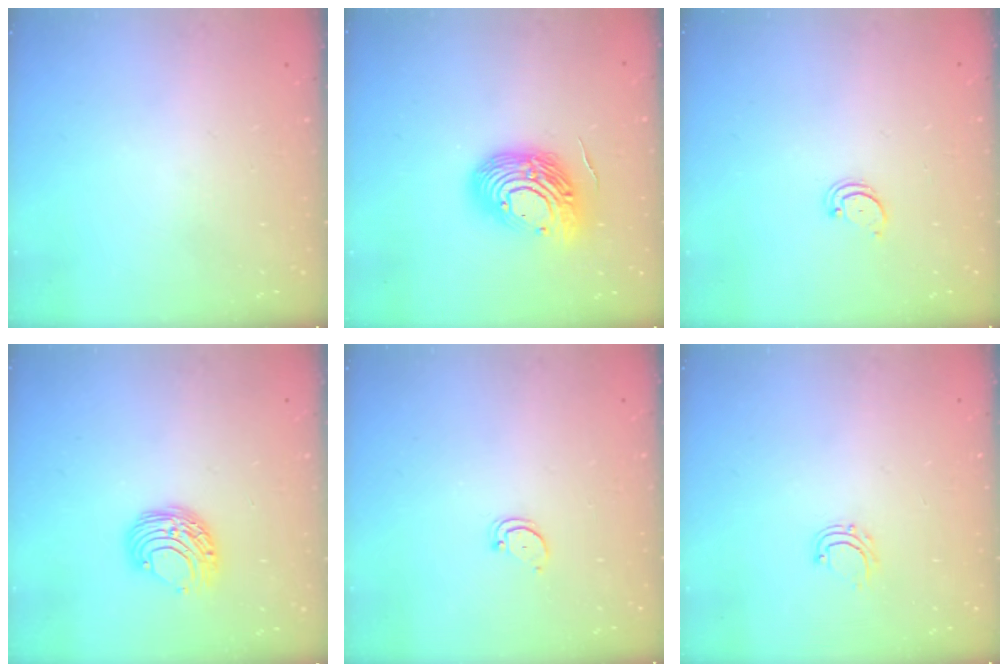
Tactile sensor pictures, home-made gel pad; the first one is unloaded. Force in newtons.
{"total": 15.7, "press": 15.7, "slide": 1.1}
{"total": 2.0, "press": 2.0, "slide": 0.2}
{"total": 8.5, "press": 8.5, "slide": 0.4}
{"total": 2.7, "press": 2.7, "slide": 0.2}
{"total": 4.9, "press": 4.8, "slide": 0.4}